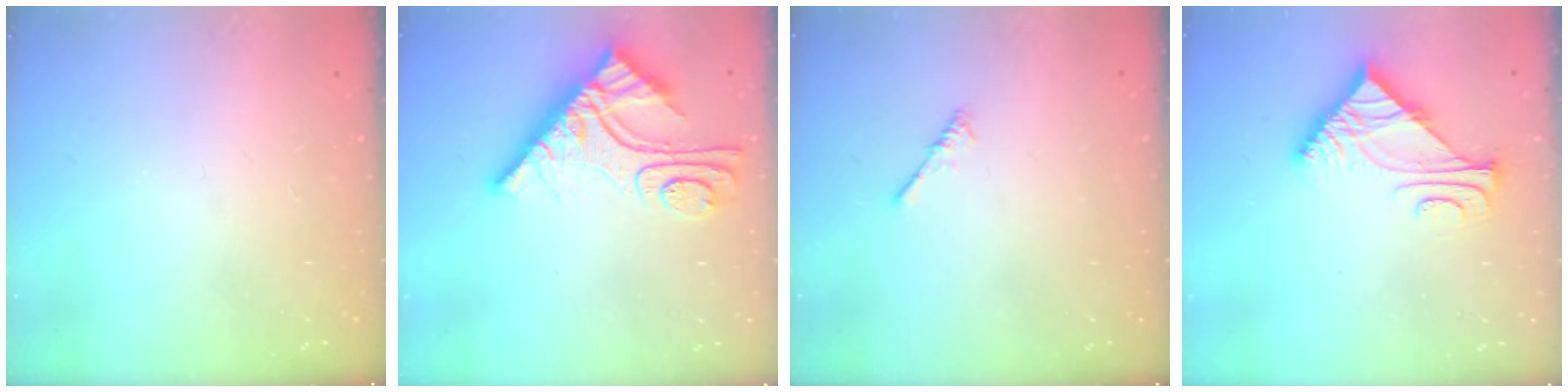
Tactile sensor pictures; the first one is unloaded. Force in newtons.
{"total": 13.6, "press": 13.6, "slide": 1.3}
{"total": 0.0}
{"total": 6.2, "press": 6.2, "slide": 0.4}